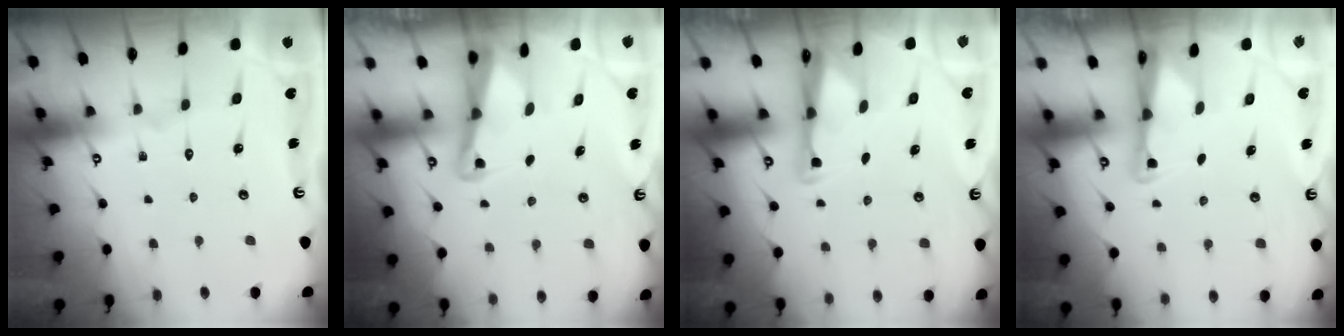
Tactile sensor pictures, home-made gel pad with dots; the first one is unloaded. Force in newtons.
{"total": 2.6, "press": 2.6, "slide": 0.5}
{"total": 2.6, "press": 2.6, "slide": 0.4}
{"total": 2.0, "press": 2.0, "slide": 0.3}